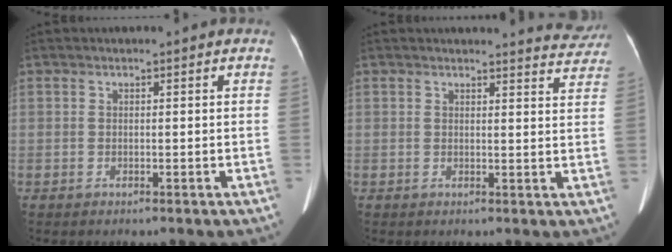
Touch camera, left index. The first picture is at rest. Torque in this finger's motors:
{"motor_torque": [0.28, -0.30, -0.03, 0.01]}